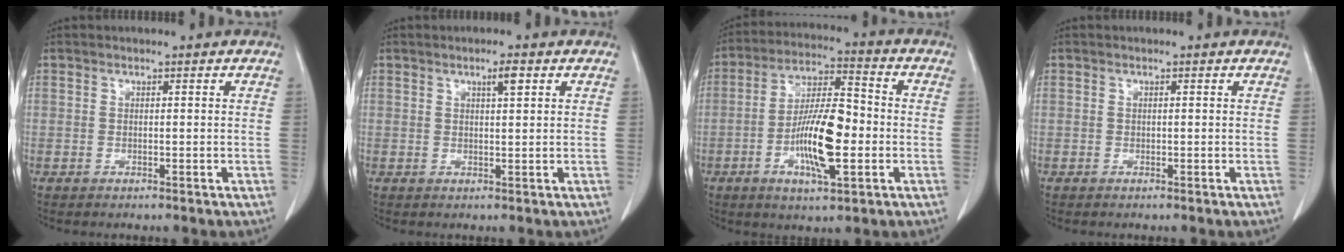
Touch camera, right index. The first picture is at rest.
{"total": 2.2, "force": [1.1, 0.3, 1.9], "torque": [-0.034, 0.000, 0.018]}
{"total": 12.3, "force": [-2.9, 3.2, 11.6], "torque": [-0.219, 0.003, -0.049]}
{"total": 0.0}